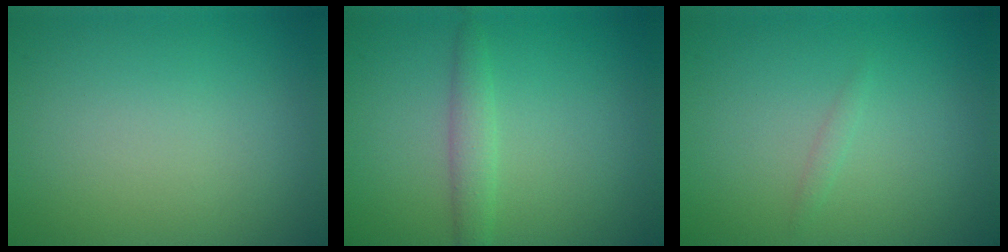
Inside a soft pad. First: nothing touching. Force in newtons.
{"total": 1.8, "press": 1.8, "slide": 0.0}
{"total": 0.5, "press": 0.5, "slide": 0.1}